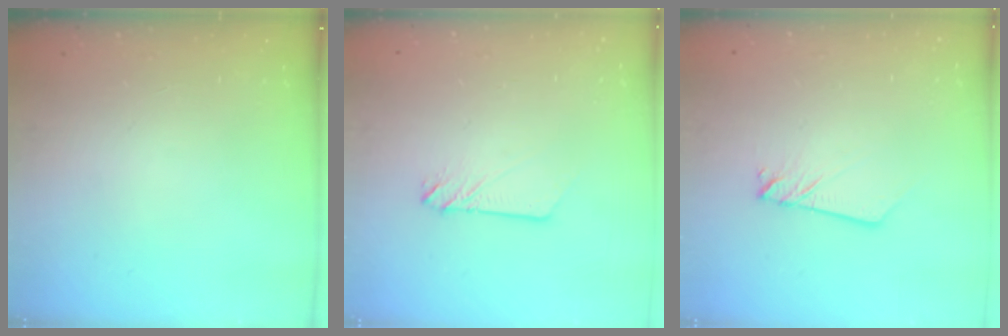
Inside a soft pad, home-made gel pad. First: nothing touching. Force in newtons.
{"total": 2.5, "press": 2.5, "slide": 0.3}
{"total": 2.5, "press": 2.5, "slide": 0.2}